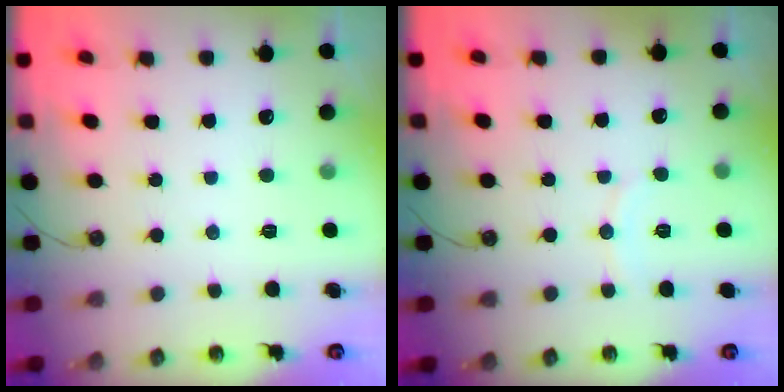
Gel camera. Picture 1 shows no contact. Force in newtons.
{"total": 3.8, "press": 3.8, "slide": 0.1}